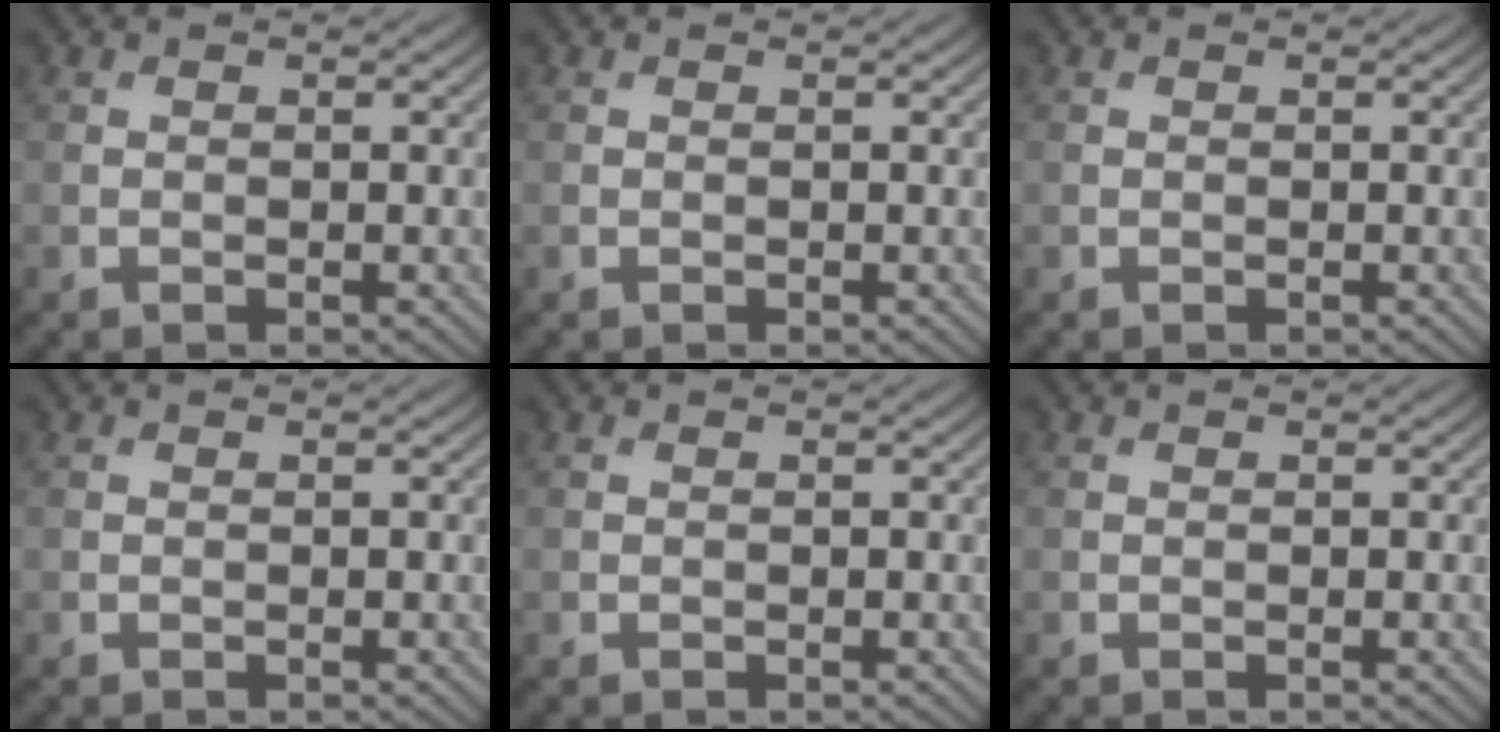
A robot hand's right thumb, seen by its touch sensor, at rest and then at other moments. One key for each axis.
{"total": 0.0}
{"total": 0.0}
{"total": 0.0}
{"total": 0.0}
{"total": 0.0}